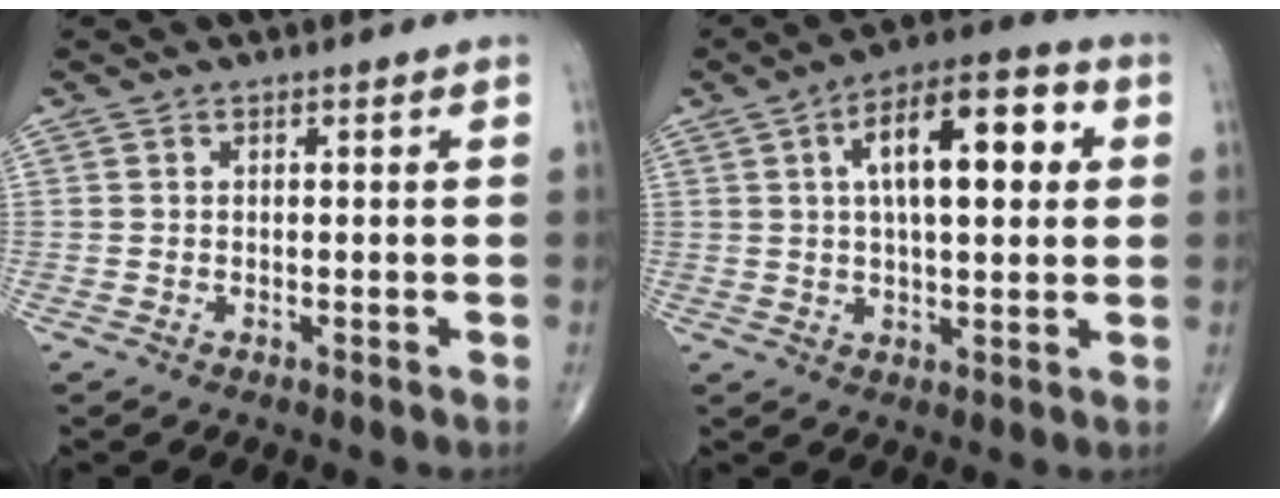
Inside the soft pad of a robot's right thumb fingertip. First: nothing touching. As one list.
[{"total": 15.6, "force": [3.7, 6.5, 13.7], "torque": [-0.191, 0.019, 0.051]}]